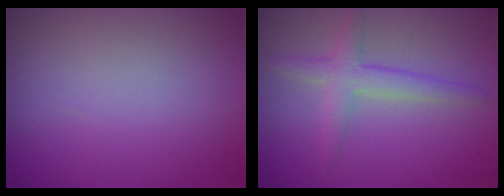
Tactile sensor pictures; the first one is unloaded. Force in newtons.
{"total": 2.8, "press": 2.8, "slide": 0.1}